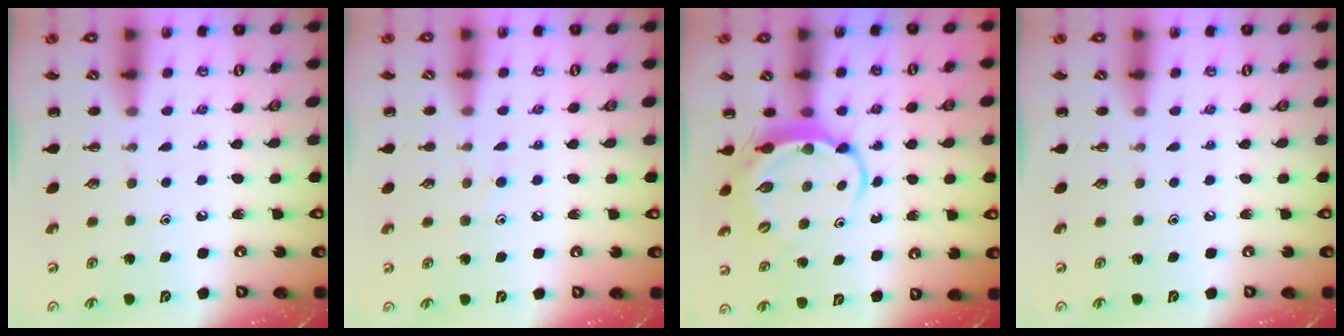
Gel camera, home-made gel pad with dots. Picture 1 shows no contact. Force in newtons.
{"total": 6.7, "press": 6.3, "slide": 2.1}
{"total": 6.2, "press": 6.1, "slide": 1.0}
{"total": 0.0}